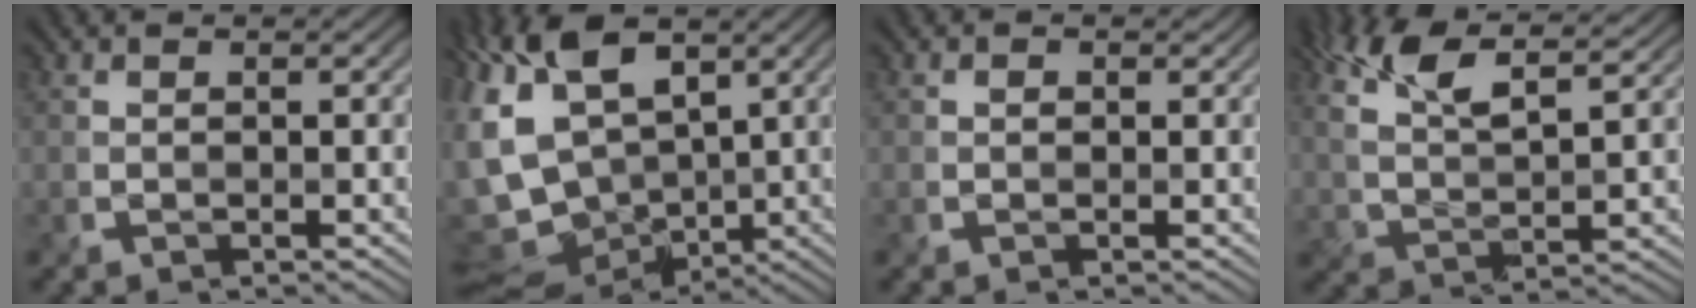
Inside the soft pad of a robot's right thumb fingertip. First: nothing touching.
{"total": 15.2, "force": [2.3, 10.4, 10.8], "torque": [-0.256, -0.001, 0.055]}
{"total": 0.7, "force": [0.1, 0.6, 0.2], "torque": [-0.004, -0.001, -0.001]}
{"total": 11.0, "force": [7.3, 3.3, 7.6], "torque": [-0.179, 0.018, 0.136]}